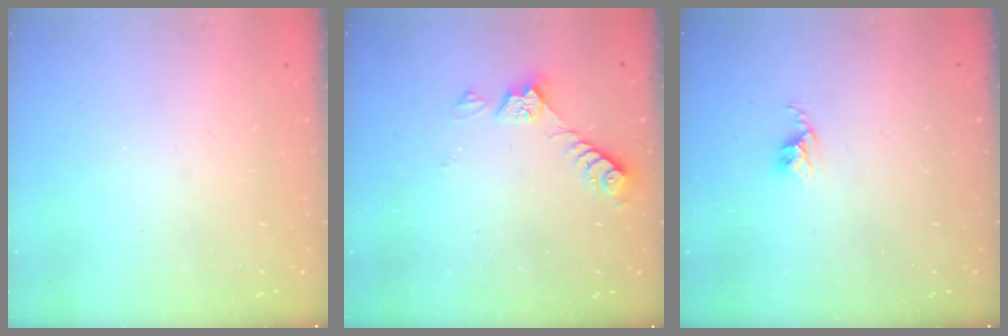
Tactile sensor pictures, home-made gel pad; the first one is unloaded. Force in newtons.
{"total": 4.9, "press": 4.8, "slide": 0.6}
{"total": 2.8, "press": 2.7, "slide": 0.4}